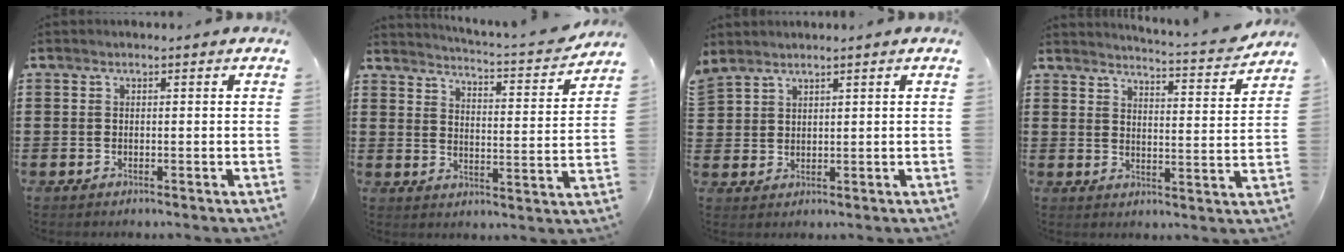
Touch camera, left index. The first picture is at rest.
{"total": 3.2, "force": [3.0, -0.5, 0.9], "torque": [-0.031, -0.036, 0.040]}
{"total": 2.6, "force": [2.3, 1.2, -0.2], "torque": [-0.006, 0.000, 0.047]}
{"total": 4.0, "force": [3.8, -0.5, 1.0], "torque": [-0.031, -0.034, 0.060]}